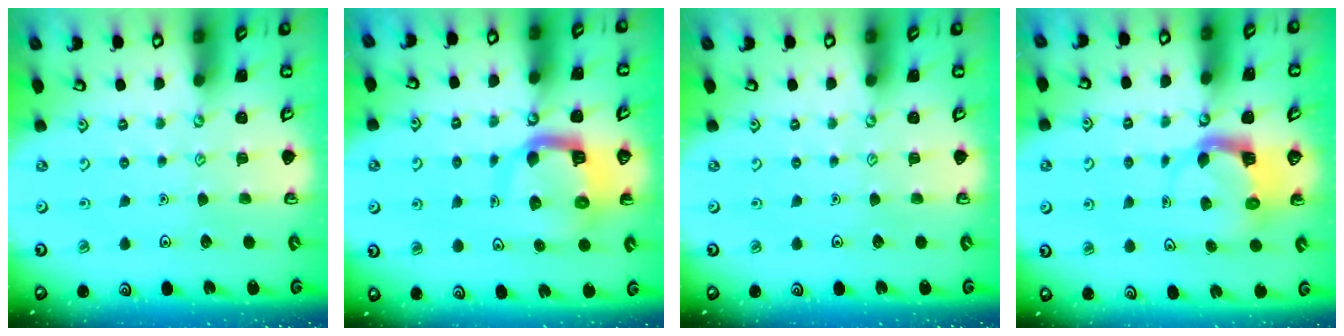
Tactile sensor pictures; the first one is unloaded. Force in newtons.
{"total": 10.2, "press": 10.1, "slide": 1.4}
{"total": 0.0}
{"total": 3.8, "press": 3.7, "slide": 0.7}